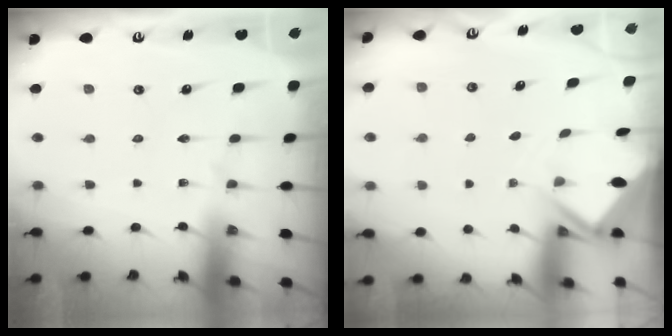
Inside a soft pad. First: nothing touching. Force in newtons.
{"total": 3.0, "press": 3.0, "slide": 0.3}